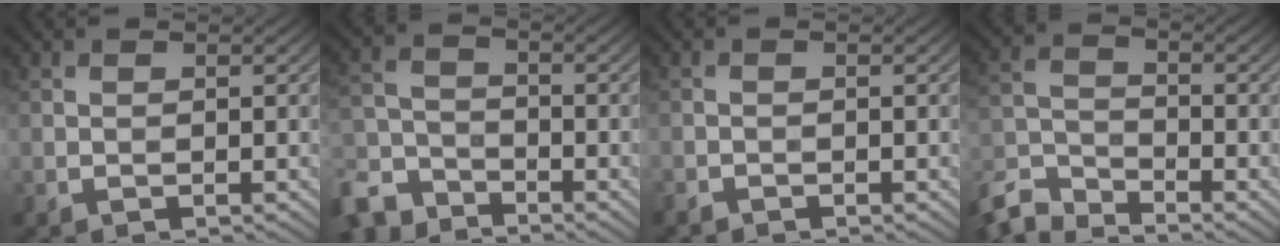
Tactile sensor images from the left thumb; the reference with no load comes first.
{"total": 7.5, "force": [-5.9, 3.7, 2.7], "torque": [-0.068, -0.011, -0.138]}
{"total": 1.0, "force": [-0.9, 0.3, 0.1], "torque": [-0.002, -0.003, -0.020]}
{"total": 6.9, "force": [-6.3, 1.8, 2.2], "torque": [-0.056, -0.015, -0.144]}